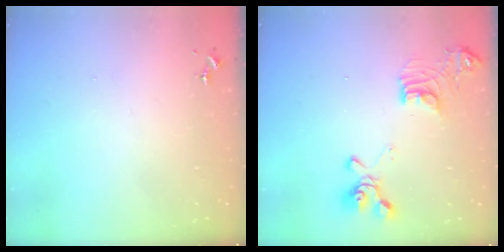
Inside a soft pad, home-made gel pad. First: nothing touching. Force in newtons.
{"total": 16.7, "press": 16.6, "slide": 1.7}